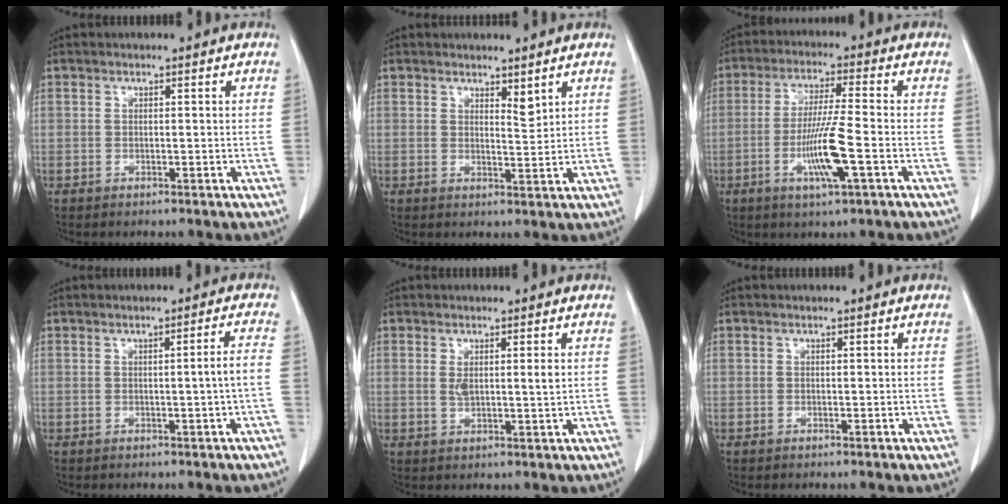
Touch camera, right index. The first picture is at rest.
{"total": 2.2, "force": [1.7, 0.4, 1.3], "torque": [-0.026, -0.013, 0.033]}
{"total": 9.3, "force": [-2.9, -0.1, 8.8], "torque": [-0.168, -0.012, -0.057]}
{"total": 2.5, "force": [-0.5, -0.7, 2.3], "torque": [-0.036, -0.001, -0.006]}
{"total": 3.2, "force": [0.8, 0.5, 3.1], "torque": [-0.053, -0.003, 0.017]}
{"total": 0.0}